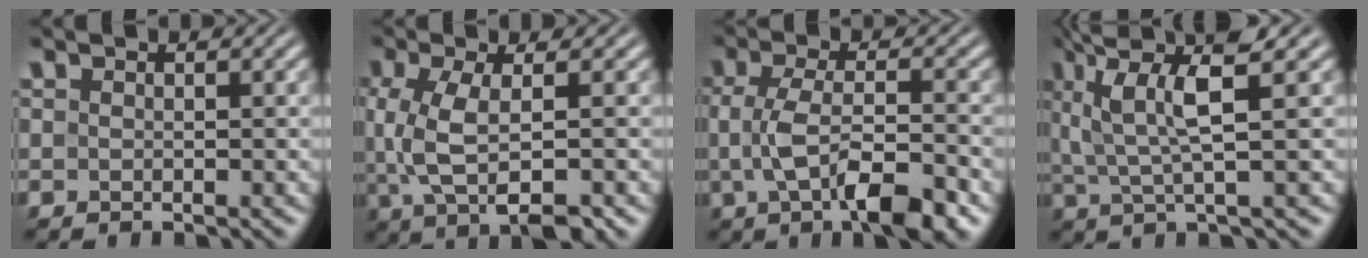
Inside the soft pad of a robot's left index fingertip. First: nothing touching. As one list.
[{"total": 5.9, "force": [-0.5, 2.2, 5.4], "torque": [-0.115, -0.003, -0.007]}, {"total": 7.1, "force": [-2.2, 2.4, 6.2], "torque": [-0.121, -0.003, -0.039]}, {"total": 5.9, "force": [2.4, 1.0, 5.3], "torque": [-0.109, 0.006, 0.044]}]